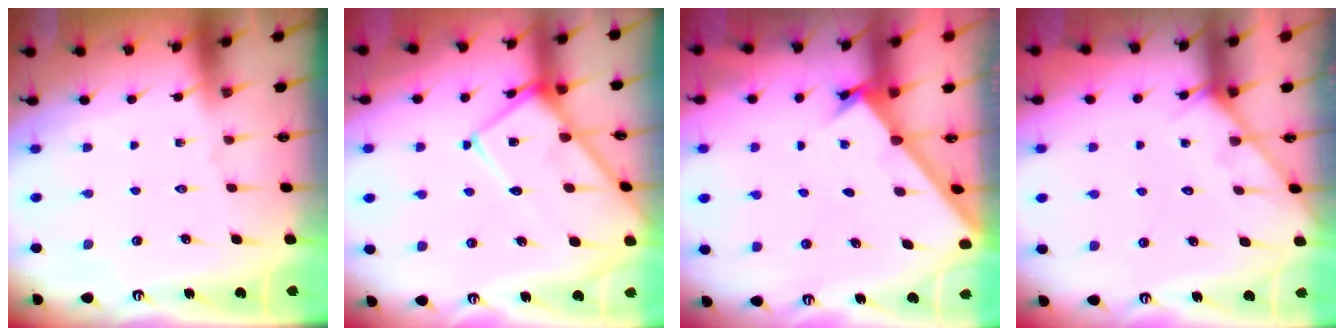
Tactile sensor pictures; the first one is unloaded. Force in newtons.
{"total": 13.1, "press": 13.1, "slide": 1.3}
{"total": 1.6, "press": 1.6, "slide": 0.1}
{"total": 5.3, "press": 5.2, "slide": 0.6}